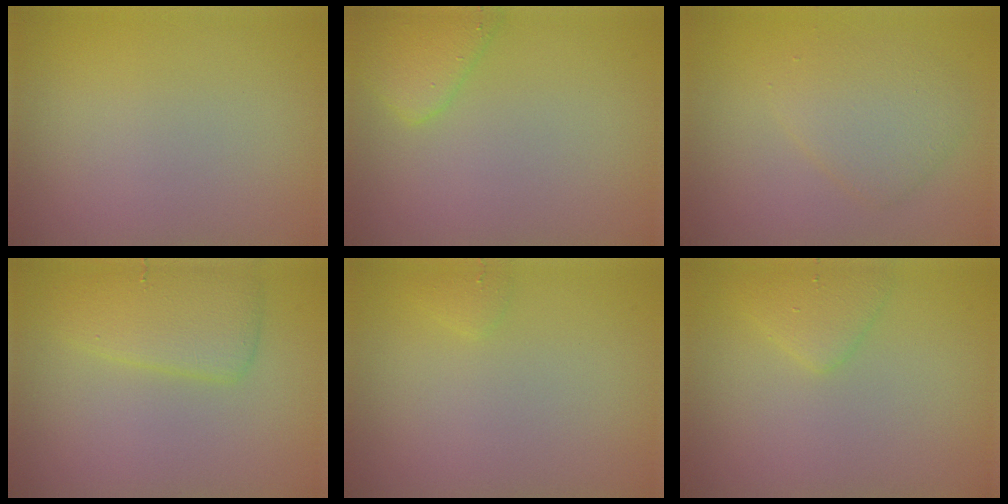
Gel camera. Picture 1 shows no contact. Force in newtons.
{"total": 2.7, "press": 2.7, "slide": 0.2}
{"total": 3.1, "press": 3.1, "slide": 0.3}
{"total": 3.5, "press": 3.5, "slide": 0.3}
{"total": 0.6, "press": 0.6, "slide": 0.1}
{"total": 1.8, "press": 1.8, "slide": 0.1}